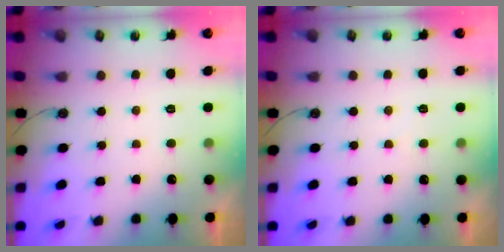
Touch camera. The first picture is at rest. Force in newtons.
{"total": 3.4, "press": 3.4, "slide": 0.5}